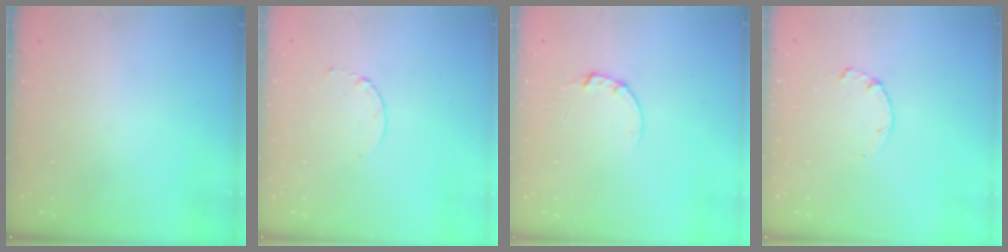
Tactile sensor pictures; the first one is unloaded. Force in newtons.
{"total": 2.6, "press": 2.6, "slide": 0.3}
{"total": 2.0, "press": 2.0, "slide": 0.2}
{"total": 1.7, "press": 1.7, "slide": 0.3}